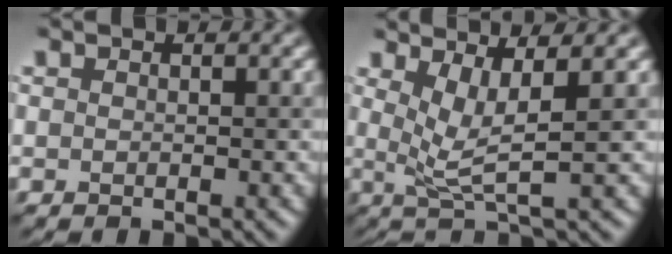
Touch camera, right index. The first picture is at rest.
{"total": 3.7, "force": [1.0, 0.7, 3.5], "torque": [-0.062, 0.001, 0.022]}